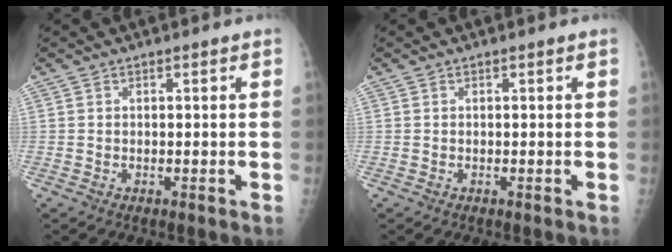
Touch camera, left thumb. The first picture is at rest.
{"total": 0.0}